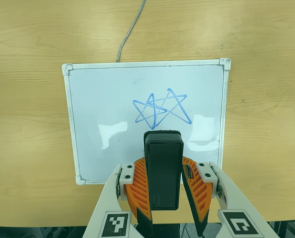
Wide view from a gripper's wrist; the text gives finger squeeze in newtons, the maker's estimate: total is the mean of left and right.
{"total": 7.9, "left": 5.9, "right": 9.8}